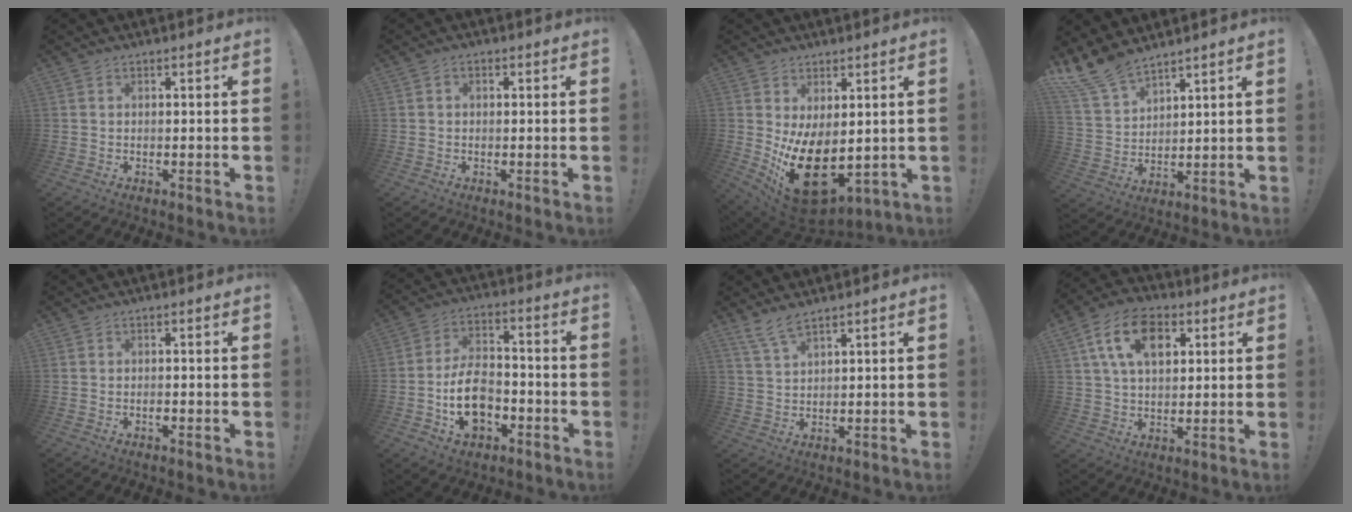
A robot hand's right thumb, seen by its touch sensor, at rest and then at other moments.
{"total": 1.1, "force": [-0.3, 0.8, 0.6], "torque": [-0.009, 0.005, -0.007]}
{"total": 17.3, "force": [-1.6, 10.0, 14.0], "torque": [-0.226, -0.009, -0.005]}
{"total": 11.2, "force": [9.7, 4.5, 3.3], "torque": [-0.082, -0.061, 0.189]}
{"total": 0.7, "force": [-0.5, 0.2, 0.4], "torque": [-0.010, -0.002, -0.008]}
{"total": 14.1, "force": [-4.9, 9.5, 9.2], "torque": [-0.148, 0.041, -0.083]}
{"total": 5.2, "force": [4.3, 1.0, 2.9], "torque": [-0.071, -0.014, 0.081]}
{"total": 14.7, "force": [5.4, 9.4, 9.9], "torque": [-0.159, 0.000, 0.102]}